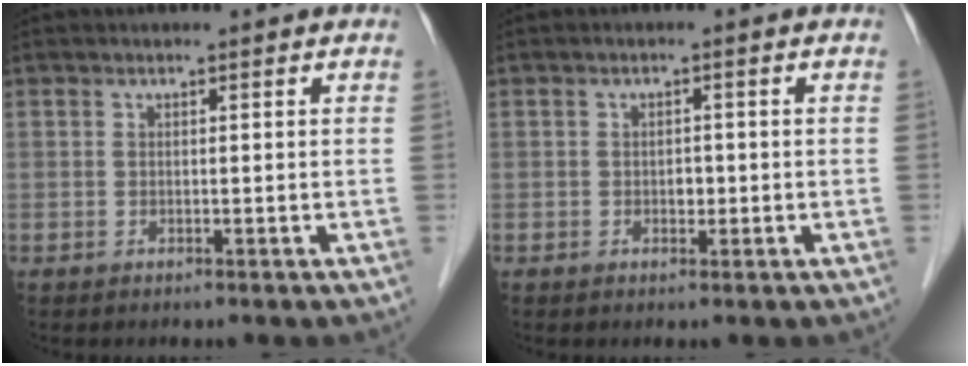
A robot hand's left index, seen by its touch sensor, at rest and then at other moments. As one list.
[{"total": 1.4, "force": [-0.4, 0.9, 0.9], "torque": [-0.014, -0.001, -0.005]}]